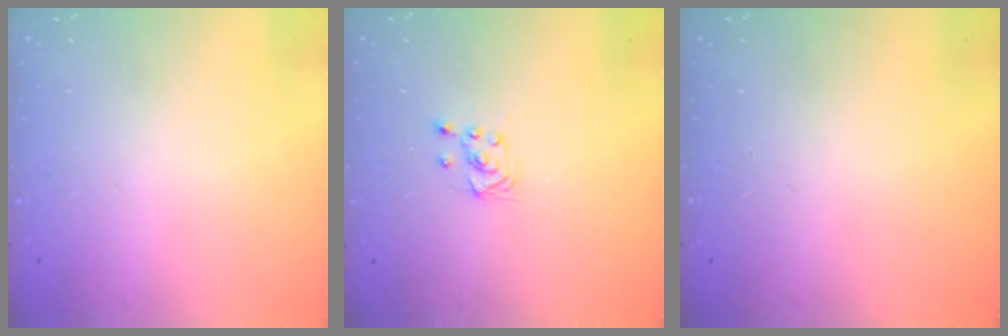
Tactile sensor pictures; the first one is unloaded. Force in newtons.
{"total": 3.0, "press": 2.8, "slide": 1.1}
{"total": 0.0}